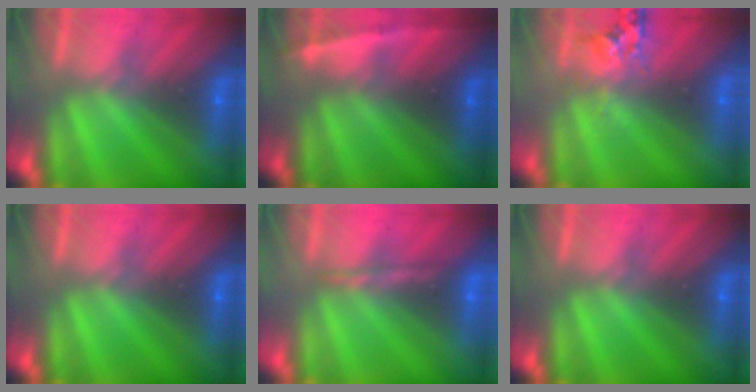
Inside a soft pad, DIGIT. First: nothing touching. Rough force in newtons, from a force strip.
{"total": 4.5}
{"total": 2.5}
{"total": 0.0}
{"total": 1.5}
{"total": 0.0}